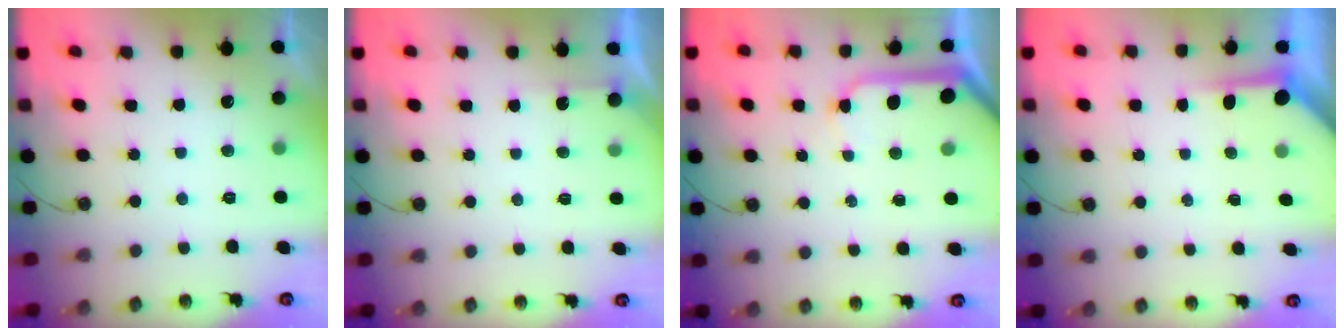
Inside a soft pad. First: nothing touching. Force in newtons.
{"total": 1.7, "press": 1.7, "slide": 0.3}
{"total": 10.1, "press": 10.0, "slide": 1.4}
{"total": 3.9, "press": 3.9, "slide": 0.3}